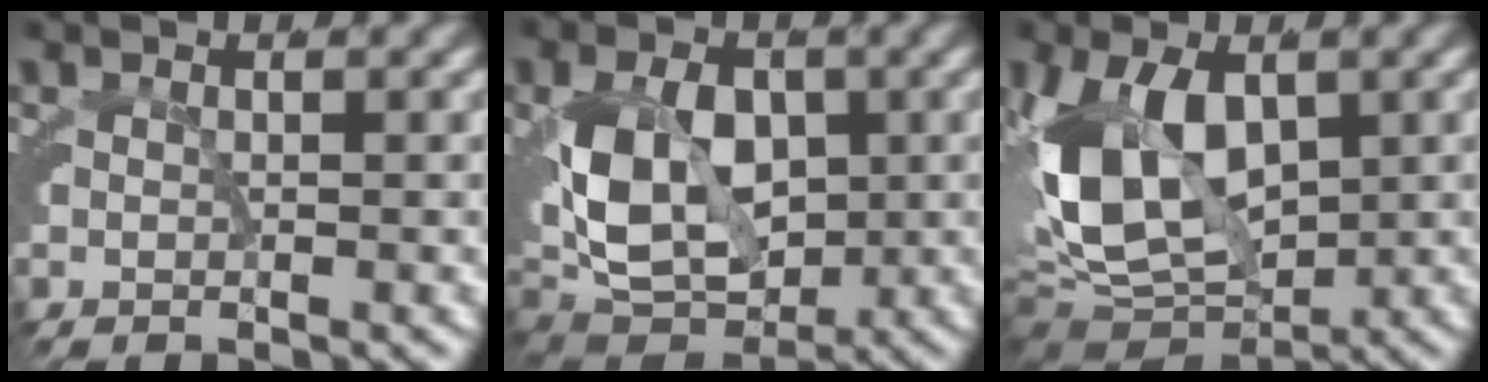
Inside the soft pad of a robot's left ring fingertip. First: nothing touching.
{"total": 11.1, "force": [-0.5, 8.2, 7.4], "torque": [-0.134, -0.028, 0.003]}
{"total": 10.1, "force": [0.0, 7.1, 7.3], "torque": [-0.139, -0.014, 0.003]}